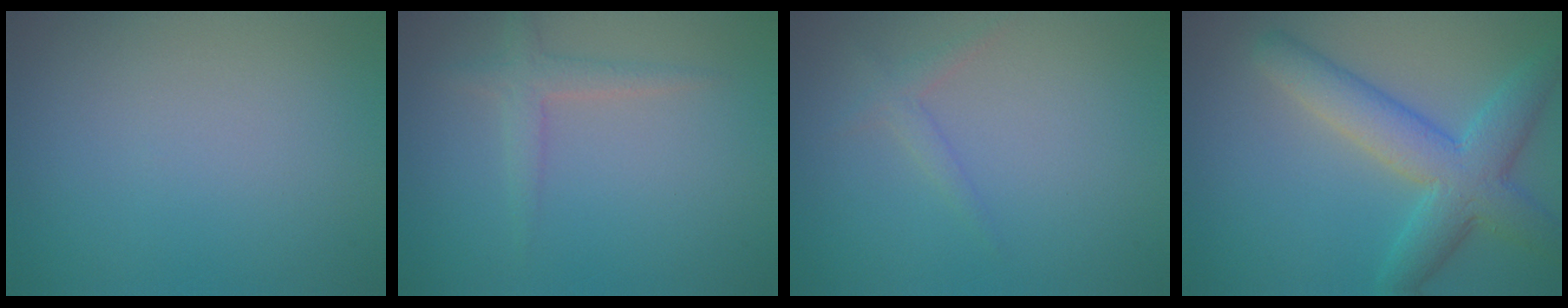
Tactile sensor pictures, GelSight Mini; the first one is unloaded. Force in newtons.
{"total": 1.9, "press": 1.9, "slide": 0.1}
{"total": 1.1, "press": 1.1, "slide": 0.1}
{"total": 6.1, "press": 6.1, "slide": 0.1}